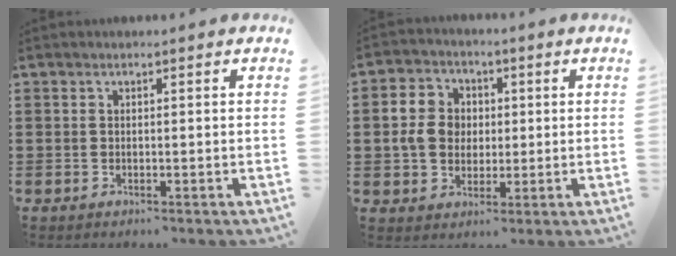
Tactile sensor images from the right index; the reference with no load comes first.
{"total": 7.1, "force": [0.3, 6.1, 3.7], "torque": [-0.110, 0.012, 0.000]}